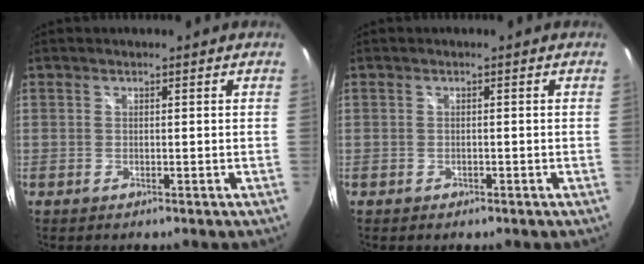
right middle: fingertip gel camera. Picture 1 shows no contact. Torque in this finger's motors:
{"motor_torque": [-0.21, 0.05, -0.01, -0.01]}